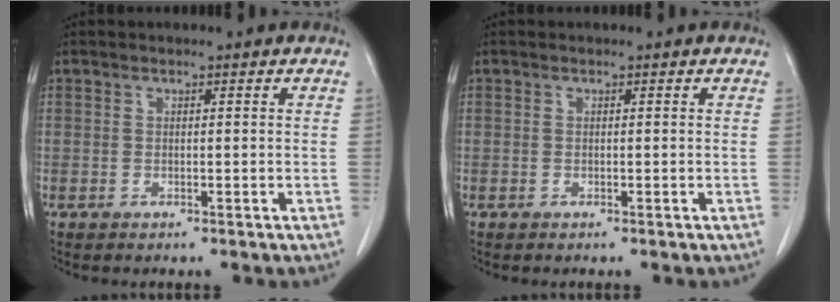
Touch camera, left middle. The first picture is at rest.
{"total": 0.0}